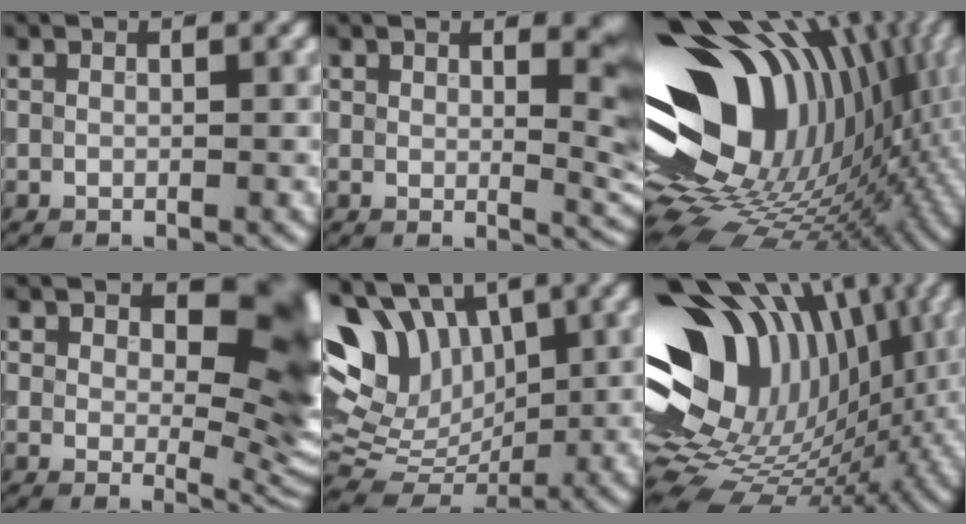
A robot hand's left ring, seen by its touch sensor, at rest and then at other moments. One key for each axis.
{"total": 5.4, "fx": 2.7, "fy": 1.9, "fz": 4.2, "tx": -0.047, "ty": -0.002, "tz": 0.046}
{"total": 19.3, "fx": 0.9, "fy": 12.7, "fz": 14.5, "tx": -0.255, "ty": -0.030, "tz": 0.032}
{"total": 10.9, "fx": 4.3, "fy": 5.6, "fz": 8.3, "tx": -0.101, "ty": -0.007, "tz": 0.069}
{"total": 11.6, "fx": 4.9, "fy": 7.5, "fz": 7.4, "tx": -0.139, "ty": 0.028, "tz": 0.088}
{"total": 17.5, "fx": 3.1, "fy": 11.3, "fz": 13.0, "tx": -0.235, "ty": 0.001, "tz": 0.061}